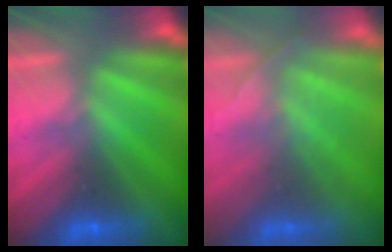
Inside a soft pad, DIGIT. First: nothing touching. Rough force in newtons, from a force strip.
{"total": 1.7}